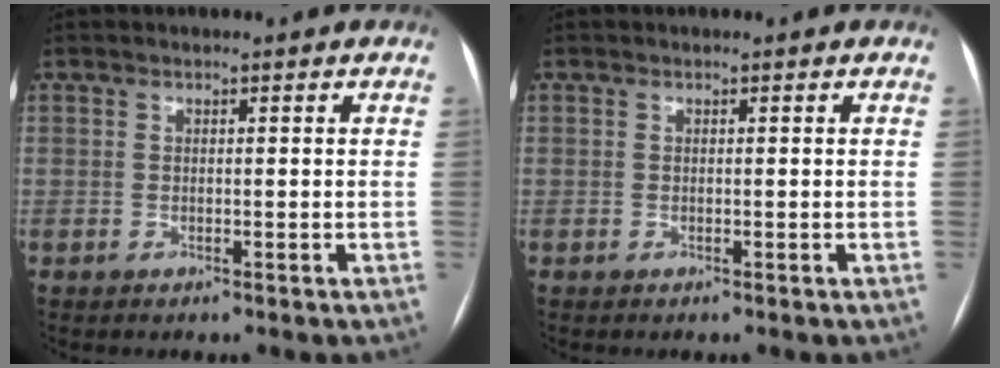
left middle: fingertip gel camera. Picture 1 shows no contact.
{"total": 0.0}